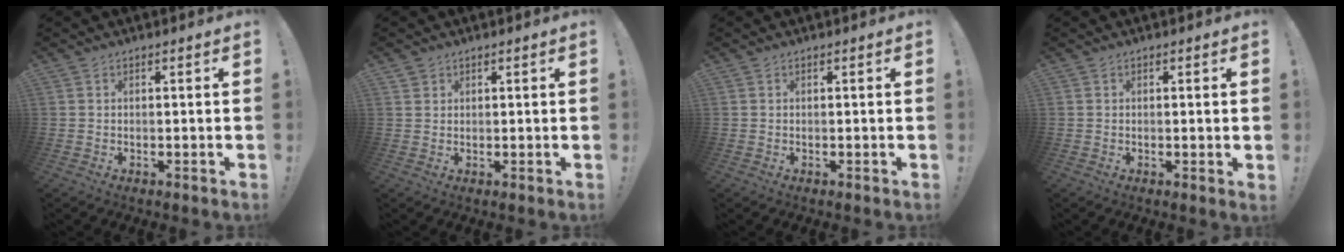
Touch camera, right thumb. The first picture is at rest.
{"total": 1.4, "force": [1.2, 0.8, 0.1], "torque": [0.001, -0.008, 0.023]}
{"total": 0.0}
{"total": 1.0, "force": [0.3, -0.3, 0.9], "torque": [-0.013, -0.003, 0.003]}